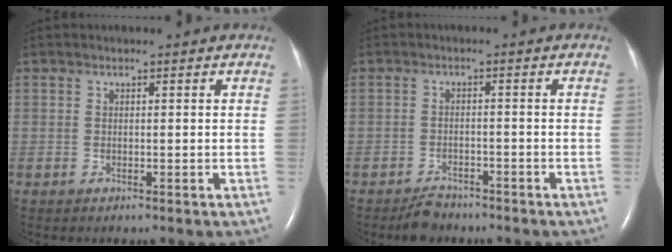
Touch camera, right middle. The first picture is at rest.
{"total": 3.3, "force": [-3.0, 1.3, 0.8], "torque": [-0.024, -0.003, -0.049]}